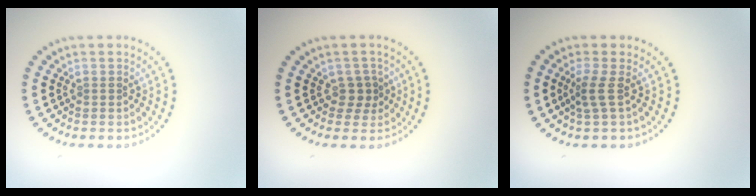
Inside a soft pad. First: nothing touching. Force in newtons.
{"total": 1.4, "press": 1.1, "slide": 0.8}
{"total": 1.9, "press": 1.3, "slide": 1.4}